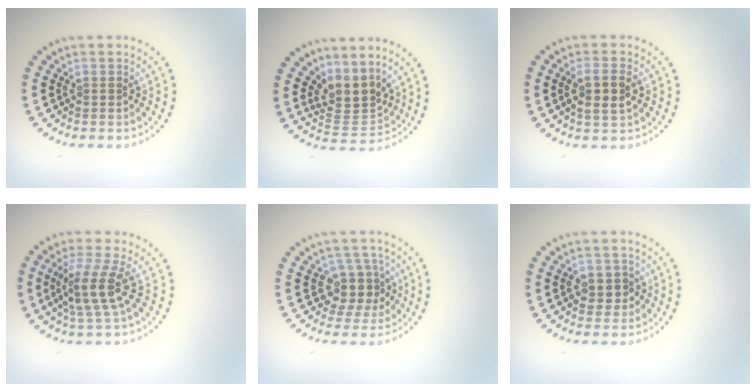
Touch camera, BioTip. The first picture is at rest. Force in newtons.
{"total": 3.5, "press": 2.6, "slide": 2.4}
{"total": 2.8, "press": 2.7, "slide": 0.8}
{"total": 3.8, "press": 3.2, "slide": 2.1}
{"total": 4.0, "press": 3.7, "slide": 1.5}
{"total": 2.6, "press": 2.5, "slide": 0.3}